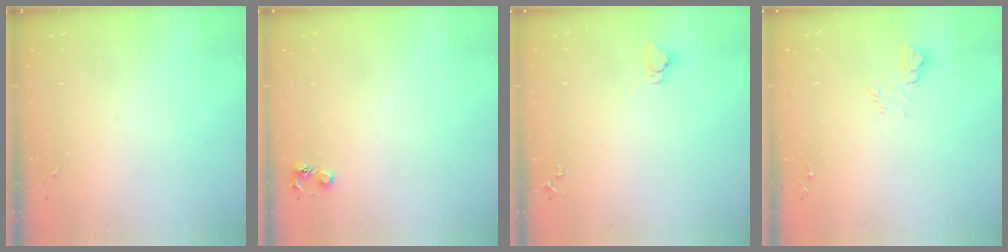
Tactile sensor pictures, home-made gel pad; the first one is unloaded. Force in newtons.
{"total": 4.5, "press": 4.5, "slide": 0.6}
{"total": 2.9, "press": 2.9, "slide": 0.1}
{"total": 7.1, "press": 7.1, "slide": 0.8}